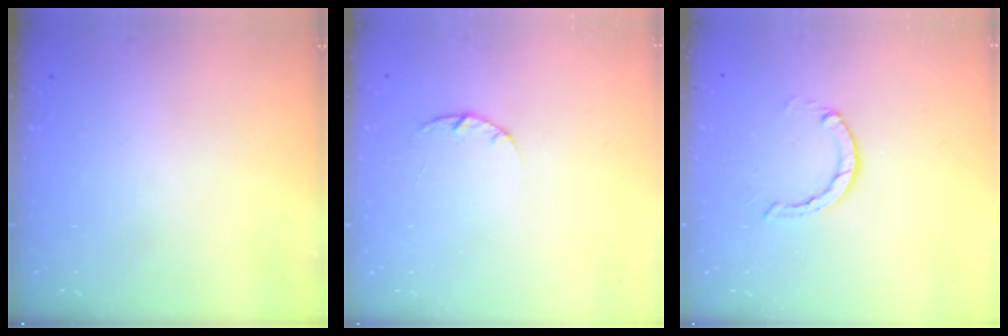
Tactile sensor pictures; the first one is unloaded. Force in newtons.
{"total": 2.0, "press": 1.9, "slide": 0.4}
{"total": 2.8, "press": 2.7, "slide": 0.4}